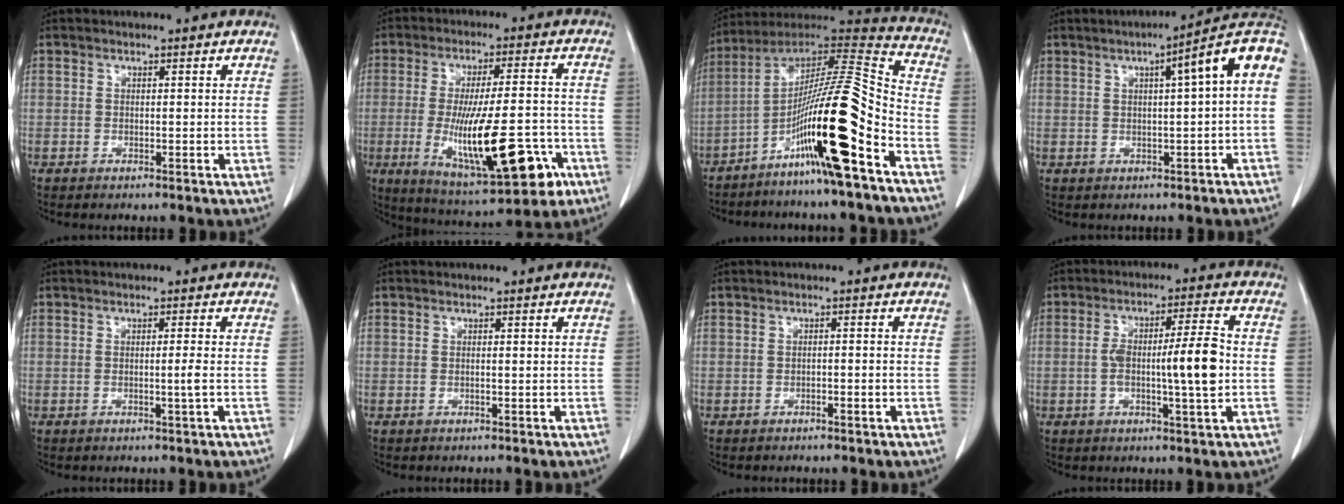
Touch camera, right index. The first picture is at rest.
{"total": 18.1, "force": [-5.7, 4.1, 16.7], "torque": [-0.277, -0.012, -0.073]}
{"total": 19.6, "force": [-9.4, 0.0, 17.2], "torque": [-0.308, -0.012, -0.172]}
{"total": 9.6, "force": [2.5, 0.1, 9.3], "torque": [-0.118, 0.028, 0.022]}
{"total": 1.7, "force": [-0.4, -0.5, 1.5], "torque": [-0.024, -0.002, -0.008]}
{"total": 0.0}
{"total": 1.0, "force": [-0.5, 0.0, 0.9], "torque": [-0.014, 0.006, -0.007]}
{"total": 9.3, "force": [-1.0, 0.6, 9.2], "torque": [-0.155, 0.011, -0.019]}